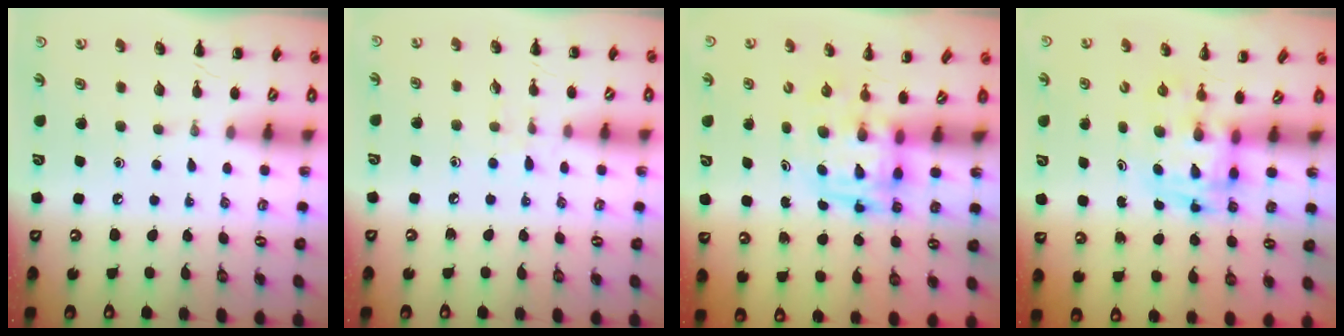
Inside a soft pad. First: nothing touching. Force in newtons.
{"total": 6.9, "press": 6.7, "slide": 1.9}
{"total": 3.9, "press": 3.8, "slide": 0.7}
{"total": 3.4, "press": 3.3, "slide": 0.6}